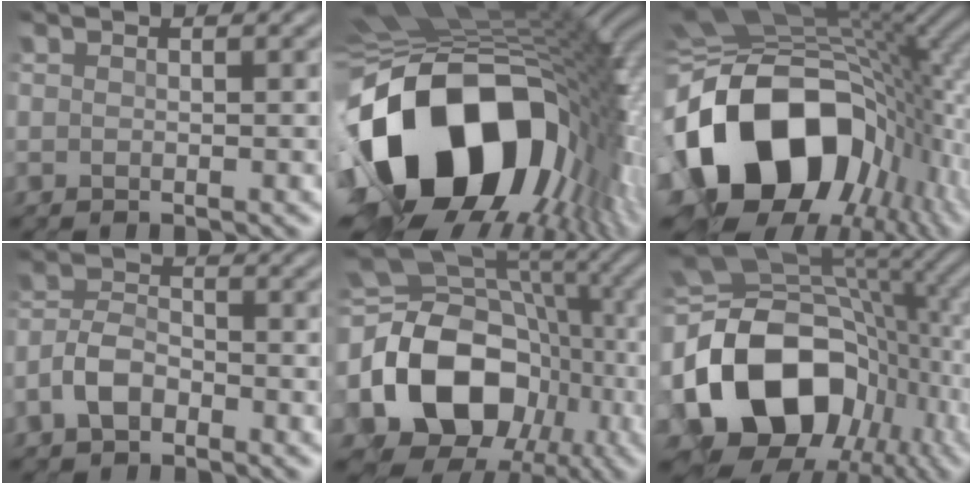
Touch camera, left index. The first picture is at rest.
{"total": 19.7, "force": [-5.2, 12.0, 14.7], "torque": [-0.299, -0.041, -0.079]}
{"total": 19.2, "force": [-5.9, 12.8, 13.0], "torque": [-0.255, -0.021, -0.097]}
{"total": 3.7, "force": [-2.2, 2.0, 2.3], "torque": [-0.050, 0.009, -0.049]}
{"total": 16.0, "force": [-2.0, 12.2, 10.2], "torque": [-0.196, -0.011, -0.018]}
{"total": 16.0, "force": [-2.3, 11.3, 11.0], "torque": [-0.210, -0.006, -0.033]}